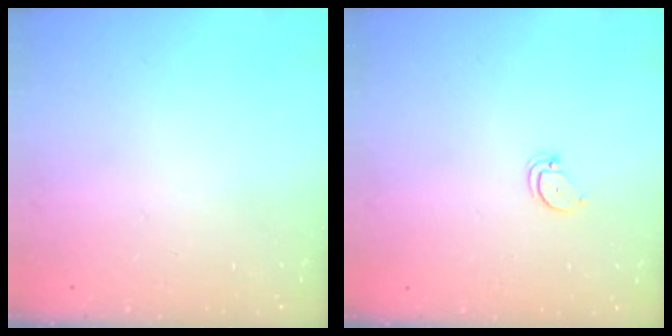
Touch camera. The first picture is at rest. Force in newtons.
{"total": 2.6, "press": 2.6, "slide": 0.1}